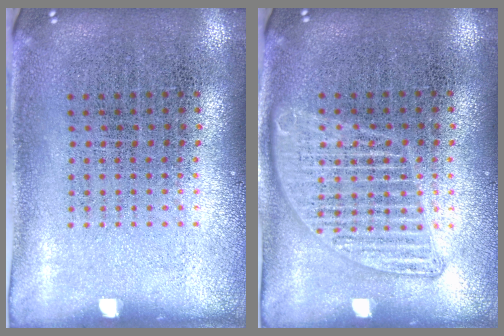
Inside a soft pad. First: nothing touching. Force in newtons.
{"total": 1.3, "press": 1.3, "slide": 0.1}